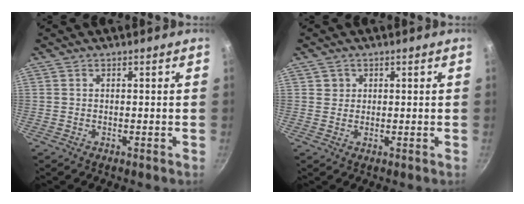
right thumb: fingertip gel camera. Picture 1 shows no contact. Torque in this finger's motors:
{"motor_torque": [0.00, 0.23, 0.28, 0.12, 0.03]}